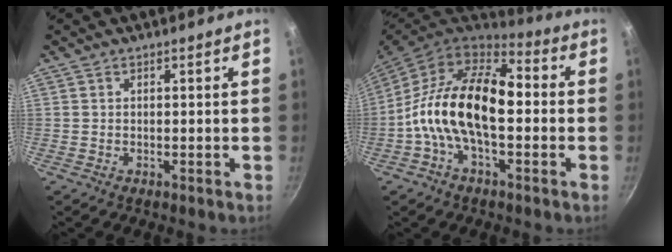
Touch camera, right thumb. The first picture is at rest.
{"total": 18.2, "force": [-1.3, 9.9, 15.1], "torque": [-0.254, 0.040, -0.046]}